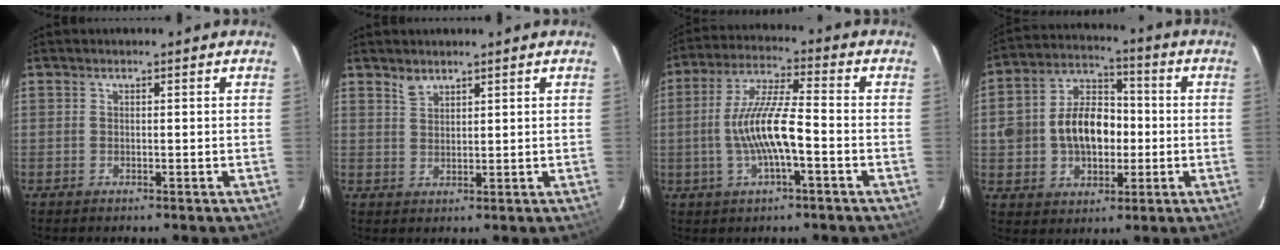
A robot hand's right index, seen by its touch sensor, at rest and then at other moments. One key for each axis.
{"total": 2.3, "fx": 1.9, "fy": 0.9, "fz": 0.7, "tx": -0.010, "ty": 0.002, "tz": 0.037}
{"total": 11.0, "fx": -2.6, "fy": 1.8, "fz": 10.6, "tx": -0.214, "ty": 0.004, "tz": -0.048}
{"total": 13.6, "fx": -0.9, "fy": 9.7, "fz": 9.4, "tx": -0.192, "ty": 0.030, "tz": -0.007}